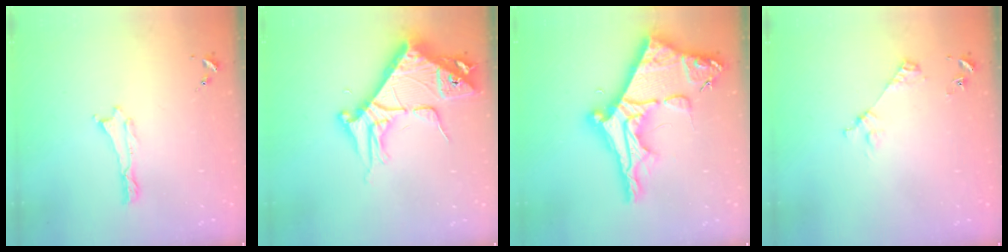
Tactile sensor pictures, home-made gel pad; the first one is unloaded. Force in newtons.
{"total": 9.0, "press": 8.9, "slide": 1.2}
{"total": 13.4, "press": 13.4, "slide": 1.3}
{"total": 3.3, "press": 3.3, "slide": 0.3}